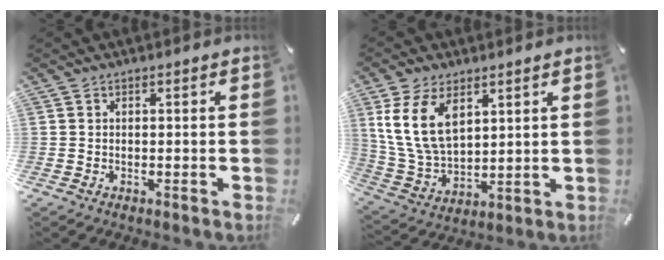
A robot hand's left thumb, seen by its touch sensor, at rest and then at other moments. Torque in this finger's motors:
{"motor_torque": [2.08, 2.11, 1.40, -1.37, 0.21]}